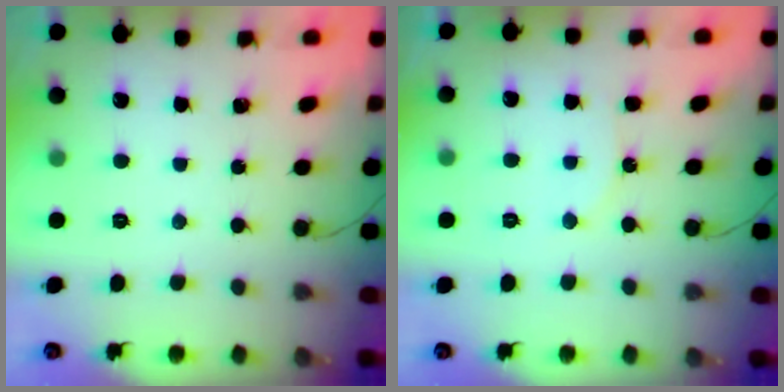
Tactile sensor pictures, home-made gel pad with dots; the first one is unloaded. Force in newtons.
{"total": 6.2, "press": 6.2, "slide": 0.7}